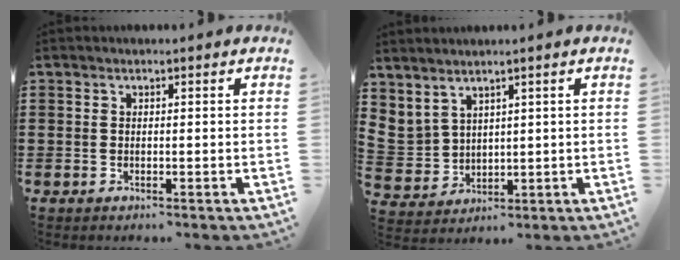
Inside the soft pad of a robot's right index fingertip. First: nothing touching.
{"total": 3.0, "force": [2.4, 1.8, -0.1], "torque": [-0.016, -0.008, 0.046]}